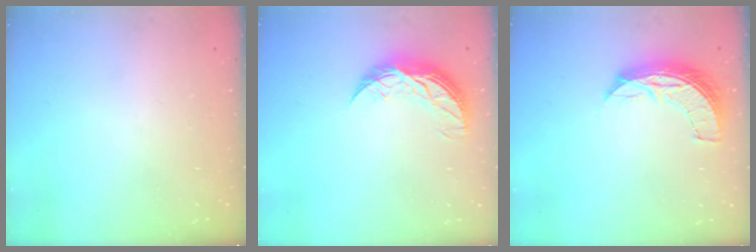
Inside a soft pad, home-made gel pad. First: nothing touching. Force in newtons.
{"total": 8.9, "press": 8.9, "slide": 0.5}
{"total": 7.6, "press": 7.6, "slide": 0.7}